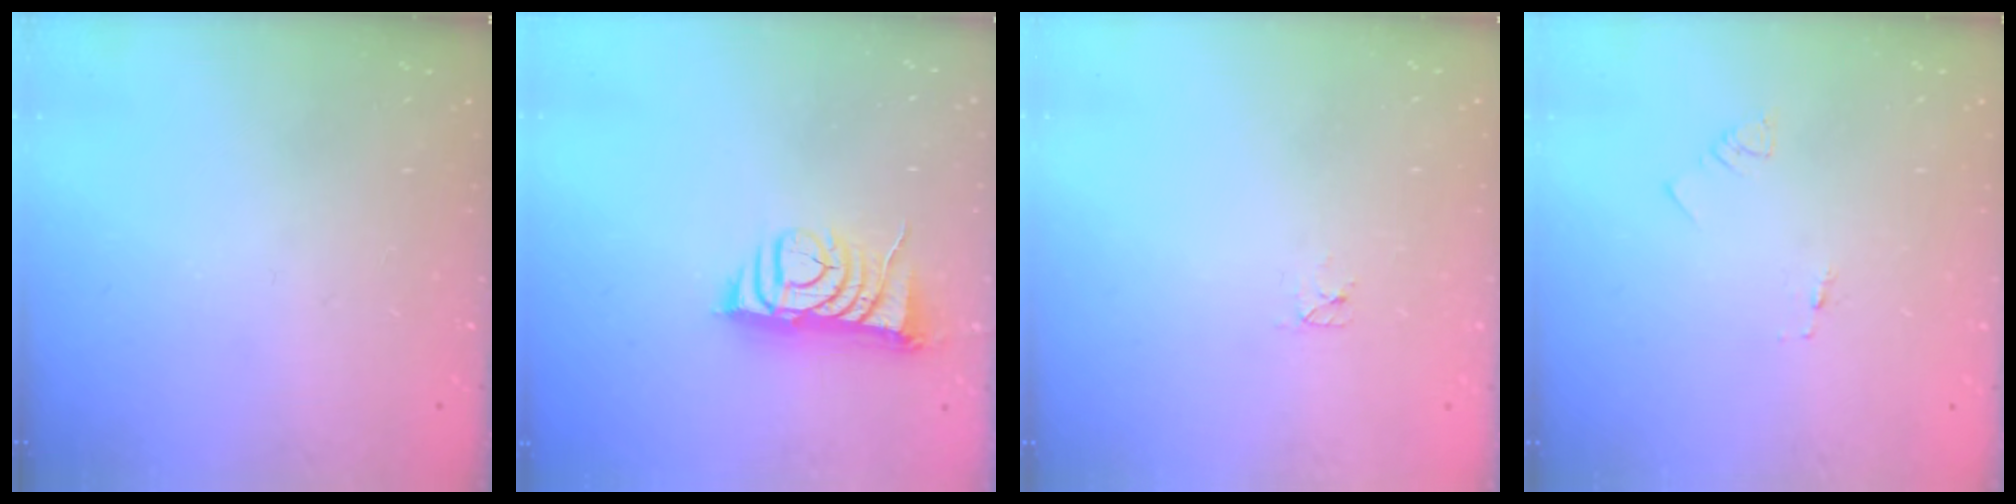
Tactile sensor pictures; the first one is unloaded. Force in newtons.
{"total": 7.9, "press": 7.8, "slide": 1.1}
{"total": 2.4, "press": 2.4, "slide": 0.3}
{"total": 1.4, "press": 1.3, "slide": 0.1}